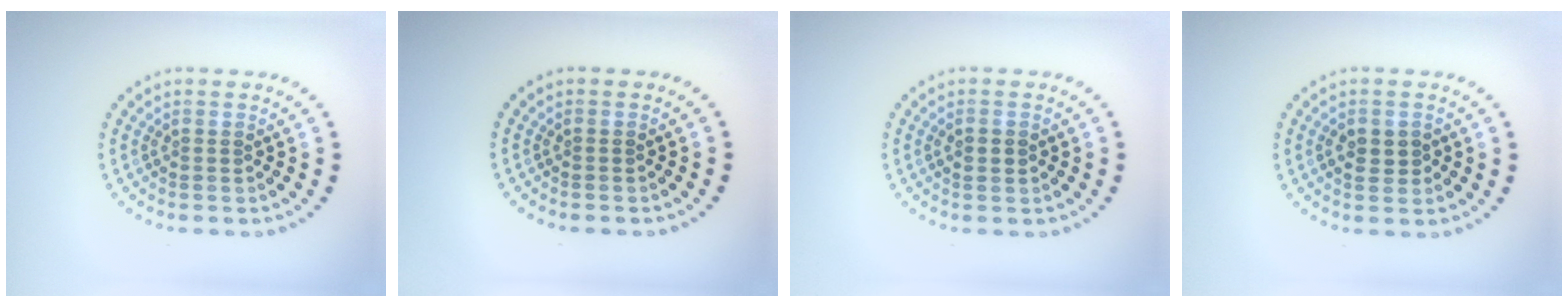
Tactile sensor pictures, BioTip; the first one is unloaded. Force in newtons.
{"total": 0.0}
{"total": 1.8, "press": 1.8, "slide": 0.2}
{"total": 2.2, "press": 2.2, "slide": 0.1}